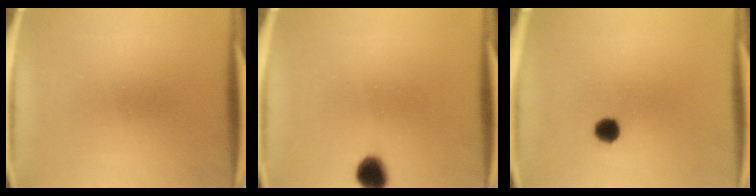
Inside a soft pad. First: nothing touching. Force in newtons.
{"total": 5.5}
{"total": 2.8}